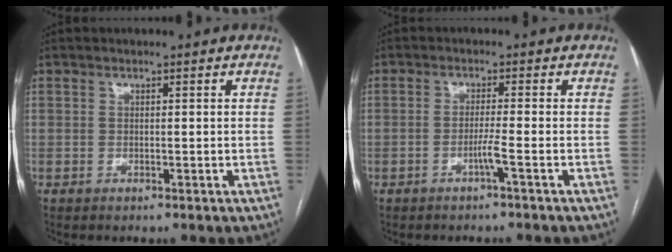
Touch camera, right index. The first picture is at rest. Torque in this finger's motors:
{"motor_torque": [0.76, -0.03, 0.39, 0.09]}